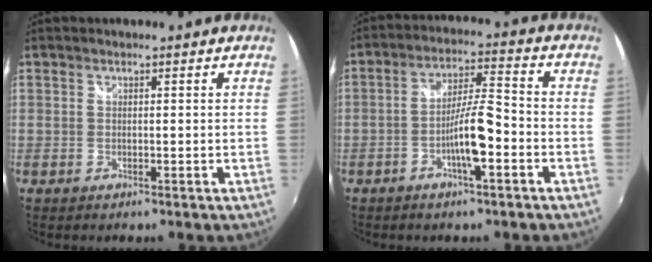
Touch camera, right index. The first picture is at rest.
{"total": 8.3, "force": [-3.4, 1.1, 7.5], "torque": [-0.138, 0.004, -0.057]}